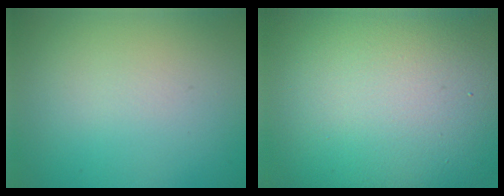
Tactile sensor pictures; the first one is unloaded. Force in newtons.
{"total": 18.6, "press": 18.5, "slide": 1.2}